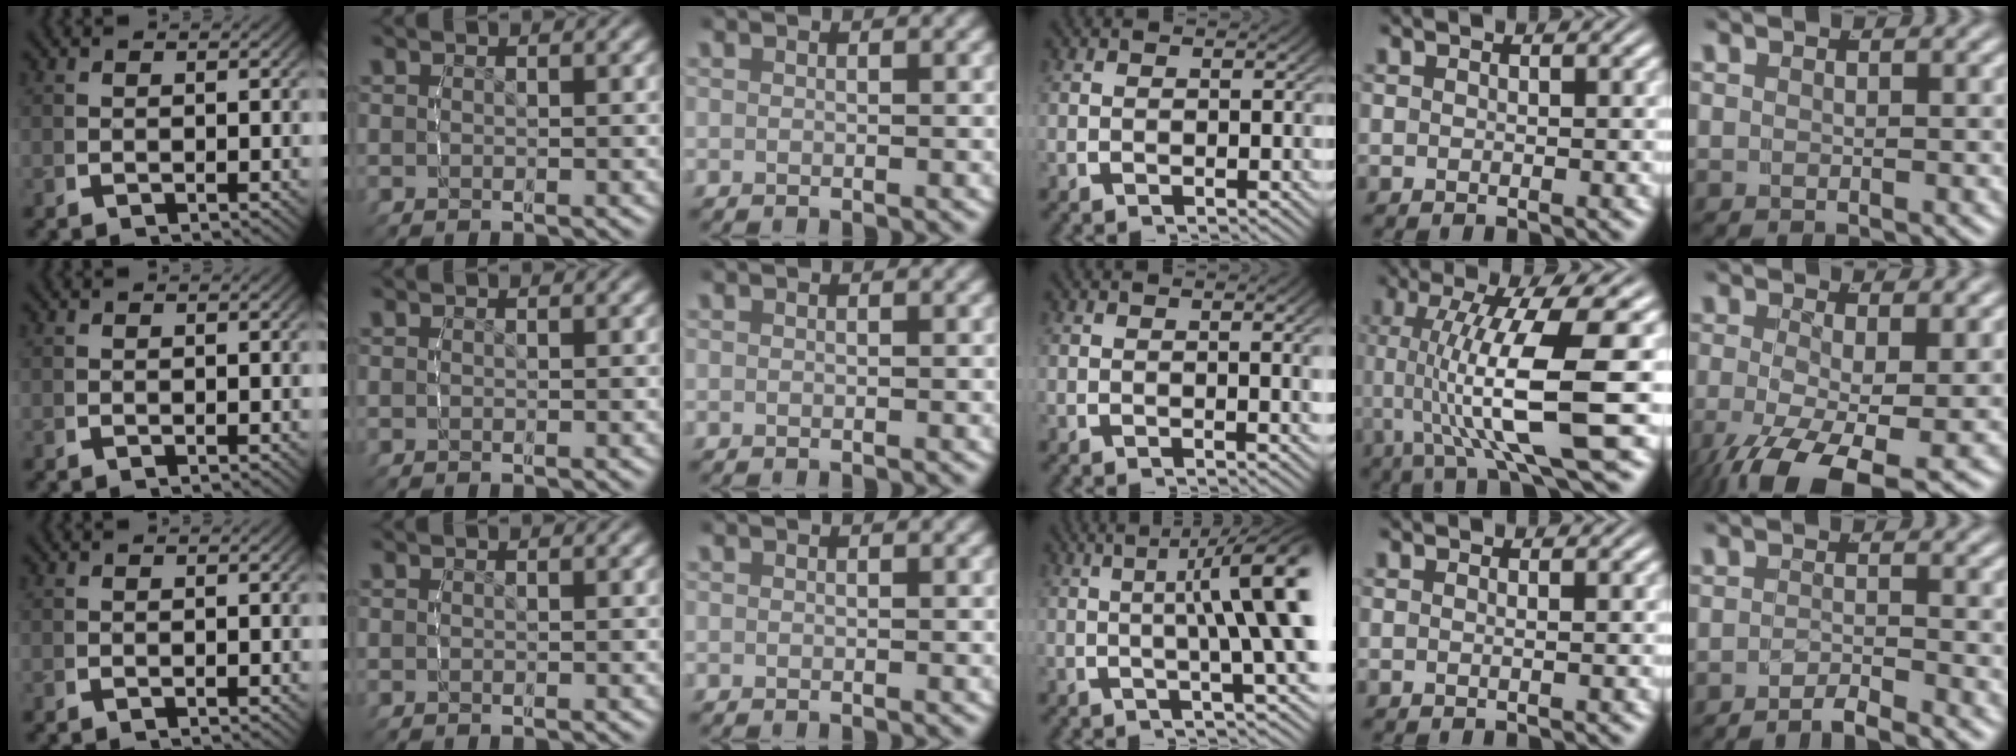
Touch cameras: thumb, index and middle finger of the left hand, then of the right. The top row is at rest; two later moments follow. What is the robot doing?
{"motion": "lift_and_place", "object": "condiment"}